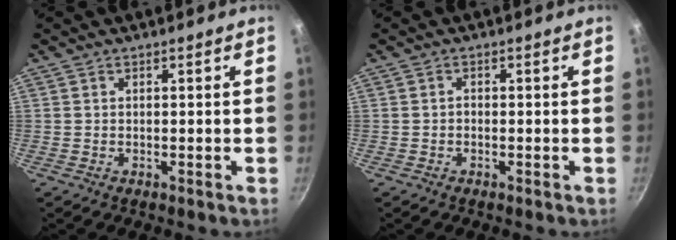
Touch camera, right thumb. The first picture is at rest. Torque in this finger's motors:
{"motor_torque": [-0.09, -0.14, 0.19, -0.19, -0.02]}